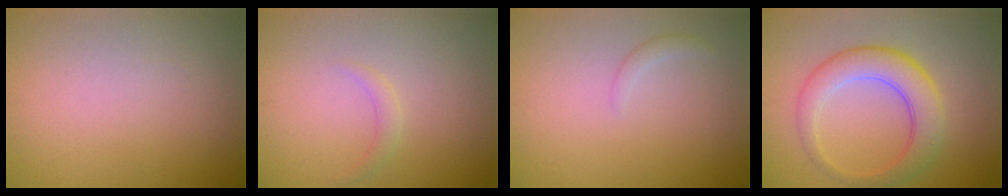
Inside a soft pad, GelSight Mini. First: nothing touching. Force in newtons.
{"total": 1.1, "press": 1.1, "slide": 0.0}
{"total": 0.8, "press": 0.8, "slide": 0.0}
{"total": 5.1, "press": 5.1, "slide": 0.2}